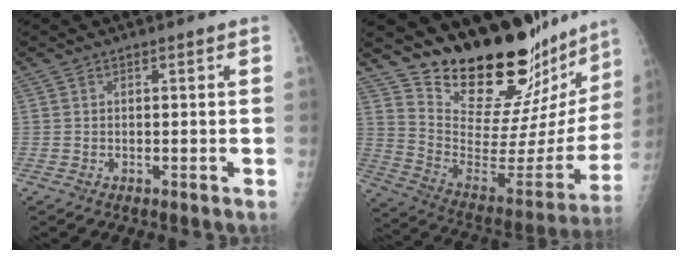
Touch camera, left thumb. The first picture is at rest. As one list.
[{"total": 27.0, "force": [24.1, 5.7, 10.7], "torque": [-0.131, -0.208, 0.349]}]